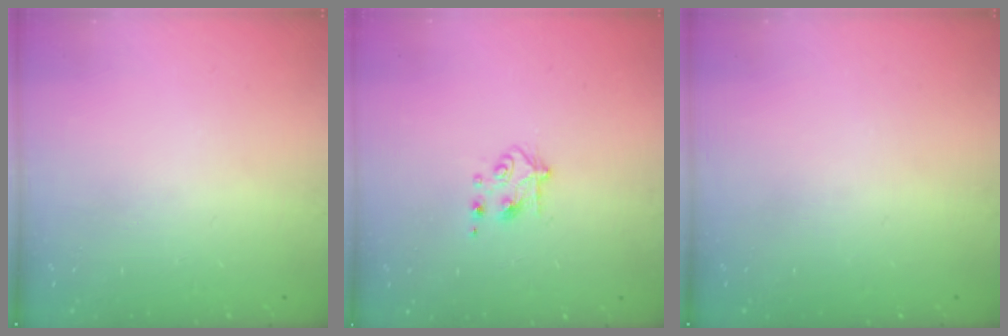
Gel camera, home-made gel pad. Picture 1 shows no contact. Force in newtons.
{"total": 4.9, "press": 4.9, "slide": 0.7}
{"total": 0.0}